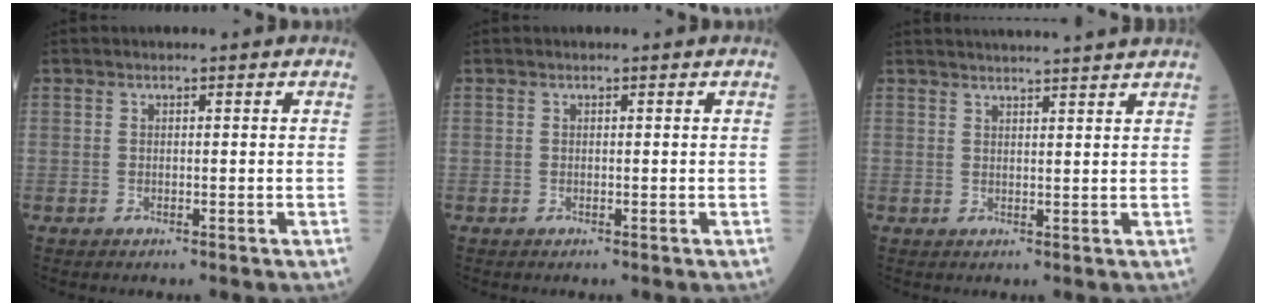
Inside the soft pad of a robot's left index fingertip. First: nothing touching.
{"total": 0.0}
{"total": 10.7, "force": [10.1, -0.8, 3.4], "torque": [-0.048, 0.011, 0.120]}